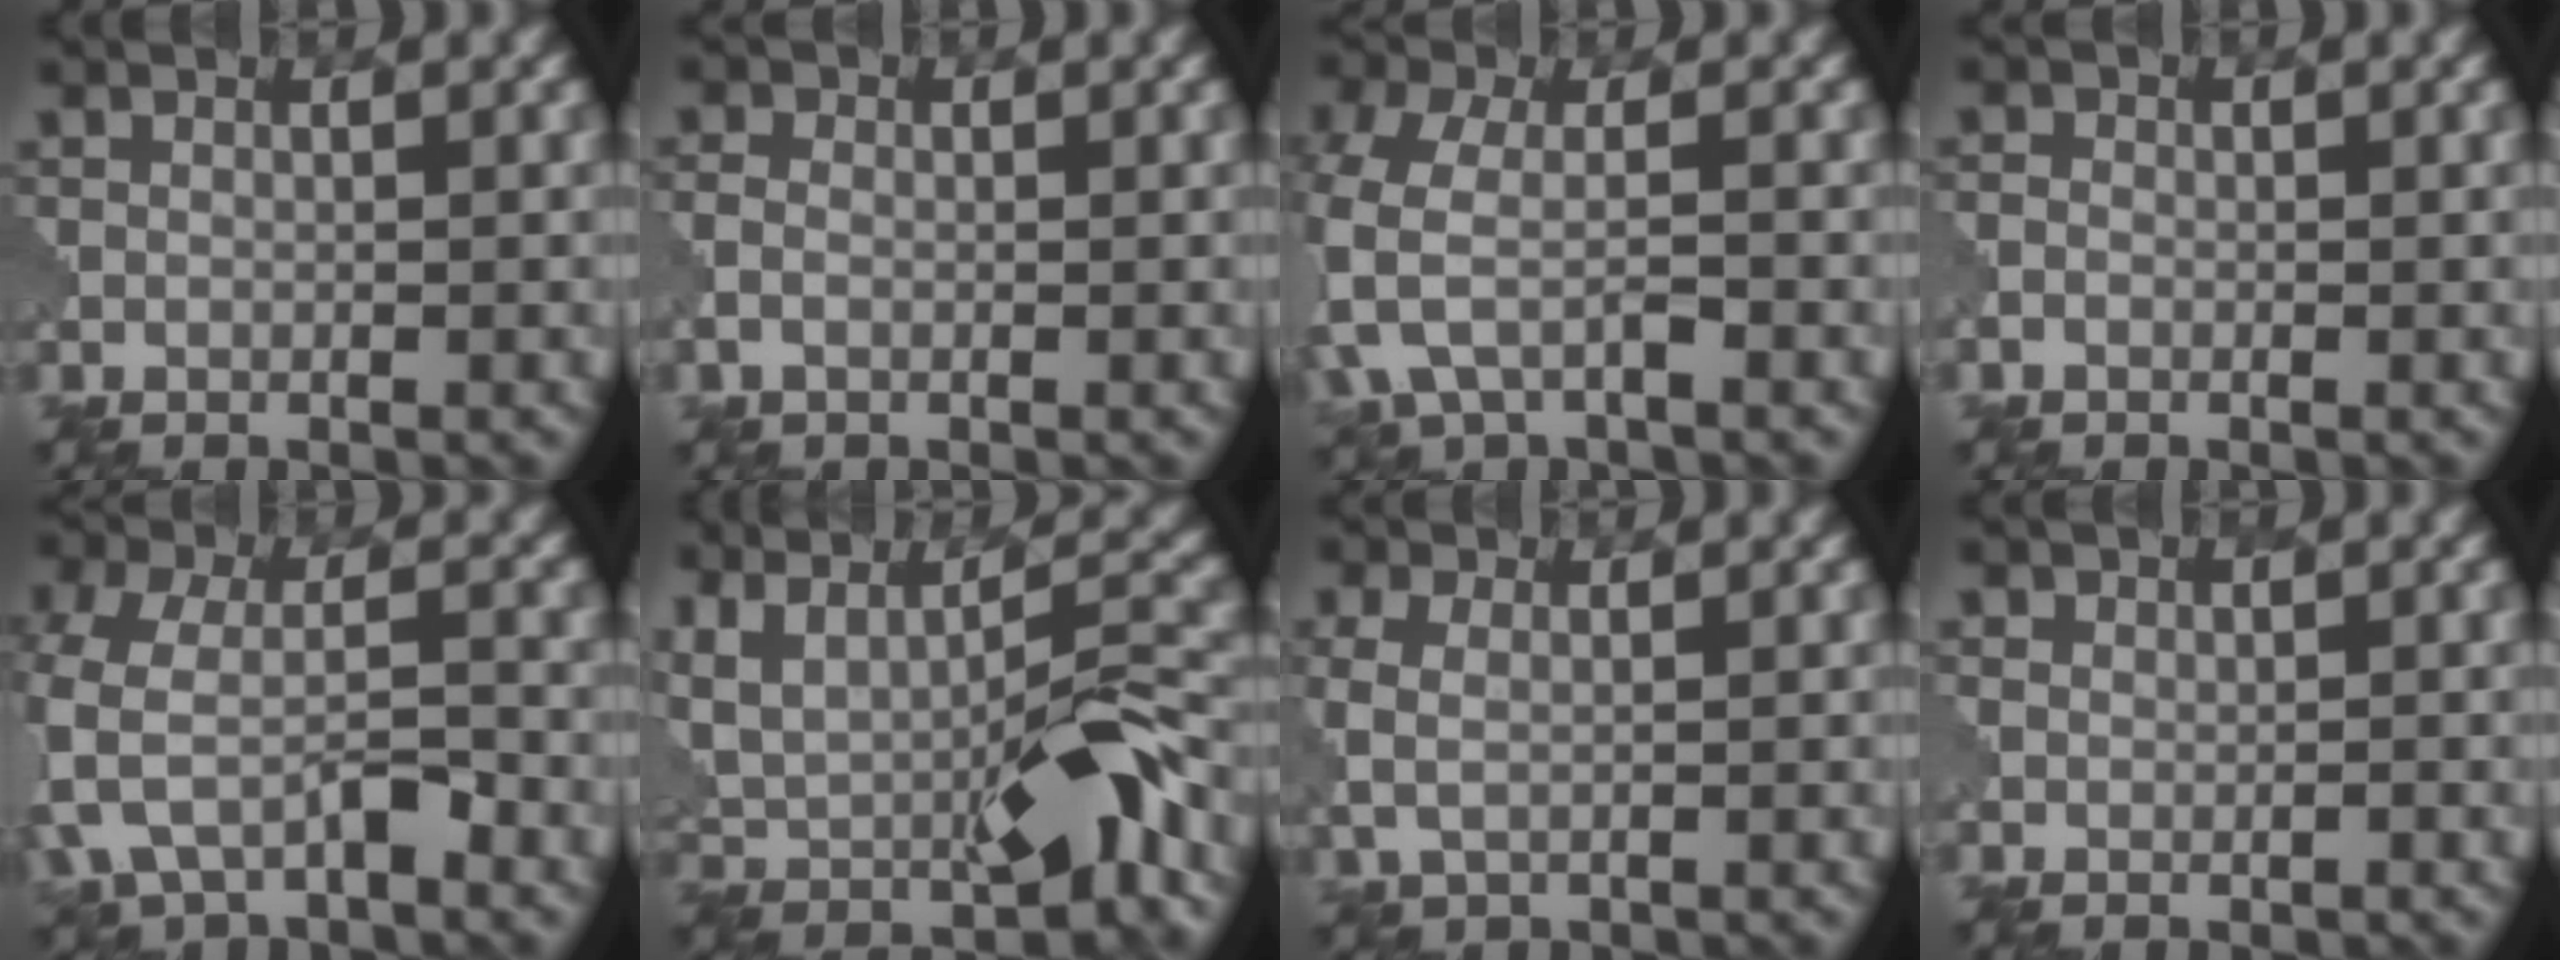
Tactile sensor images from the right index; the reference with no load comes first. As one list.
[{"total": 1.4, "force": [-0.4, 1.1, 0.9], "torque": [-0.020, 0.003, -0.014]}, {"total": 5.2, "force": [-2.0, 2.5, 4.0], "torque": [-0.109, -0.004, -0.049]}, {"total": 1.1, "force": [-0.5, 0.9, 0.4], "torque": [-0.005, -0.002, -0.009]}, {"total": 6.5, "force": [-2.8, 3.3, 4.8], "torque": [-0.117, -0.006, -0.060]}, {"total": 10.2, "force": [0.2, 4.3, 9.2], "torque": [-0.163, -0.012, 0.007]}, {"total": 2.8, "force": [0.2, 1.8, 2.1], "torque": [-0.057, 0.000, 0.006]}, {"total": 1.5, "force": [0.5, 1.3, 0.5], "torque": [-0.007, -0.001, 0.004]}]